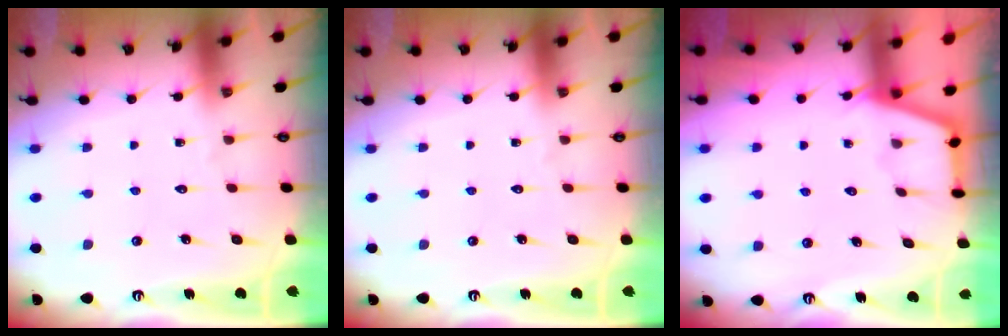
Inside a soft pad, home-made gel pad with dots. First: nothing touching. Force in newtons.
{"total": 0.0}
{"total": 2.4, "press": 2.4, "slide": 0.4}